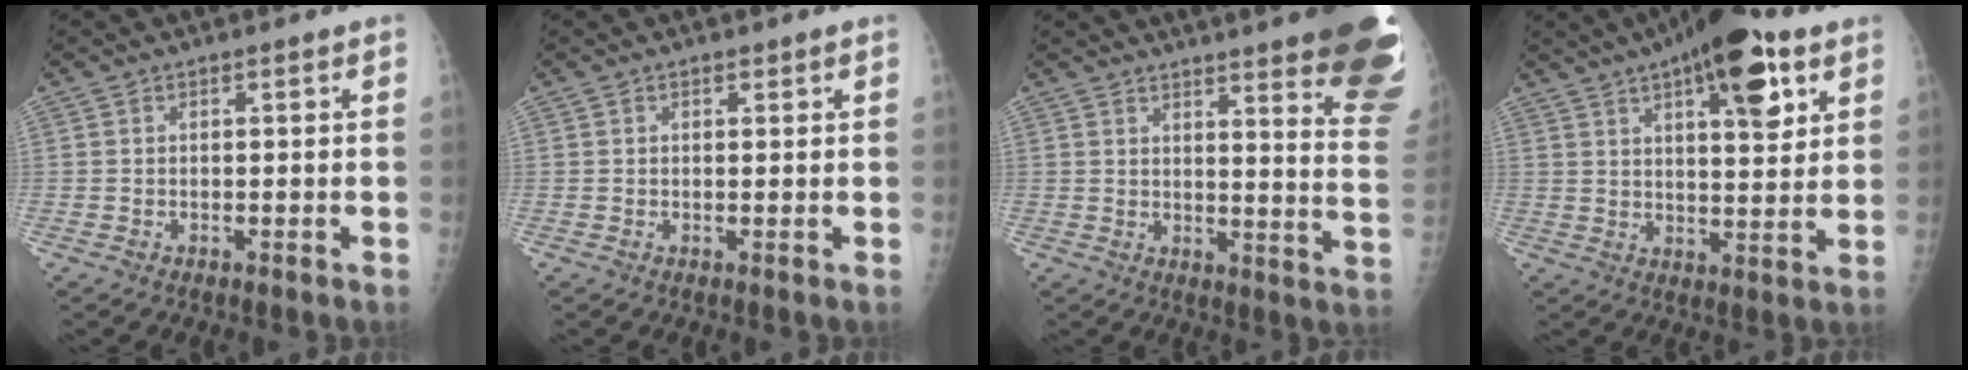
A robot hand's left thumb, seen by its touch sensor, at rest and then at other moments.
{"total": 0.8, "force": [0.5, 0.5, 0.4], "torque": [0.000, -0.002, 0.007]}
{"total": 24.3, "force": [17.7, 3.5, 16.2], "torque": [-0.149, -0.108, 0.204]}
{"total": 15.7, "force": [7.9, 5.4, 12.4], "torque": [-0.154, -0.021, 0.113]}